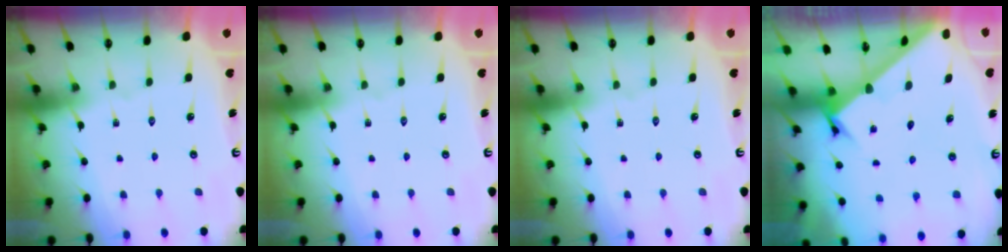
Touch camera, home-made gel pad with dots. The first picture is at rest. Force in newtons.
{"total": 0.0}
{"total": 0.0}
{"total": 1.9, "press": 1.9, "slide": 0.1}